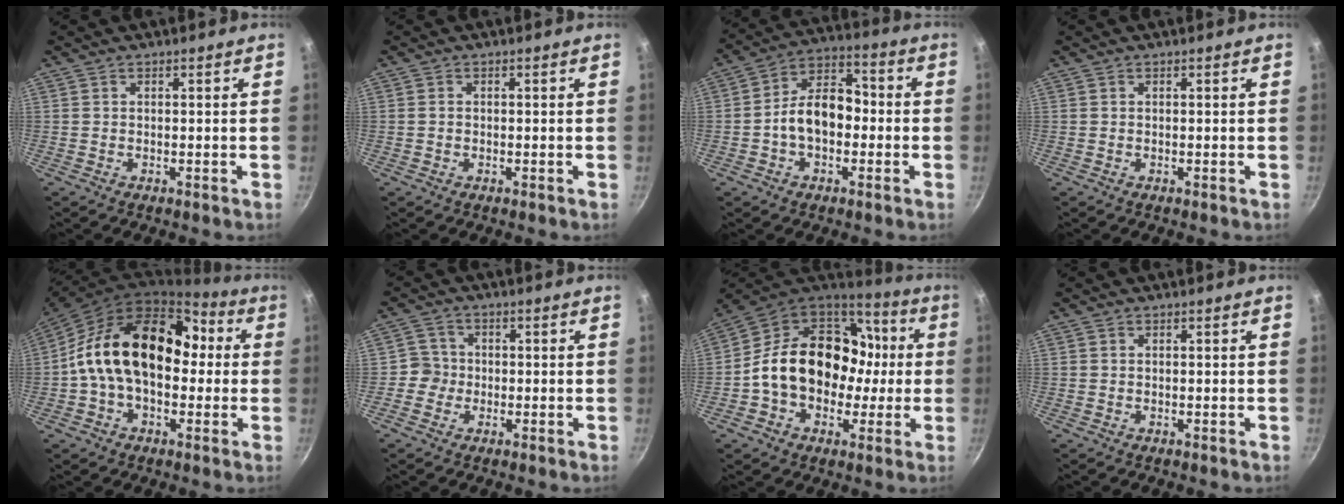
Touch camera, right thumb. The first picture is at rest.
{"total": 0.7, "force": [-0.1, 0.6, 0.3], "torque": [-0.005, 0.003, -0.003]}
{"total": 11.2, "force": [-1.7, 7.6, 8.0], "torque": [-0.094, 0.045, -0.044]}
{"total": 0.0}
{"total": 20.6, "force": [0.7, 13.9, 15.2], "torque": [-0.217, 0.054, -0.007]}
{"total": 3.8, "force": [-0.9, 3.7, 0.5], "torque": [0.020, 0.012, -0.028]}
{"total": 23.1, "force": [-0.5, 17.7, 14.9], "torque": [-0.217, 0.054, -0.007]}
{"total": 0.0}